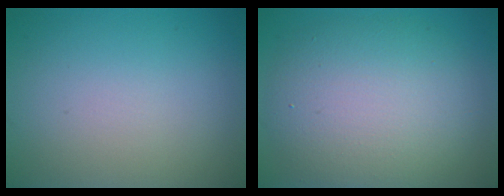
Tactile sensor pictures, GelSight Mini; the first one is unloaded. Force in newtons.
{"total": 8.4, "press": 8.4, "slide": 0.4}